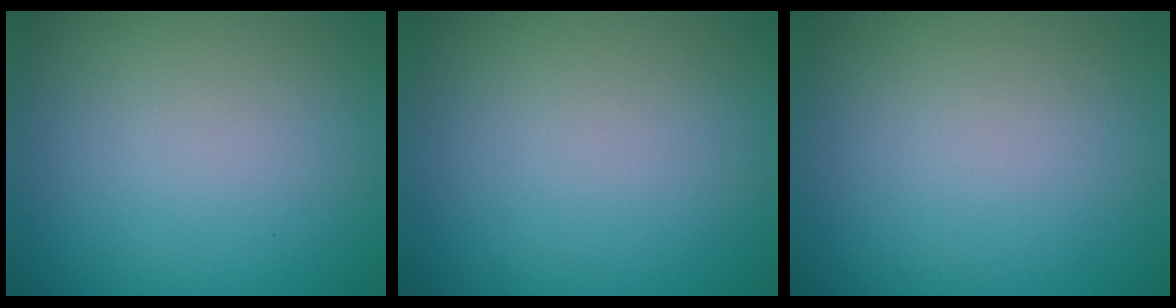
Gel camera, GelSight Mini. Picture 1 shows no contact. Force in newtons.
{"total": 0.0}
{"total": 0.0}